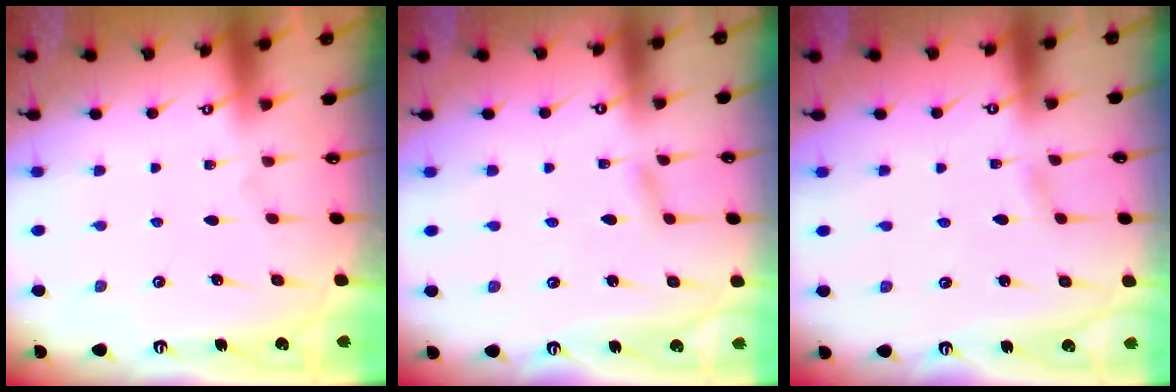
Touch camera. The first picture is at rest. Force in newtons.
{"total": 1.5, "press": 1.5, "slide": 0.2}
{"total": 2.1, "press": 2.1, "slide": 0.2}